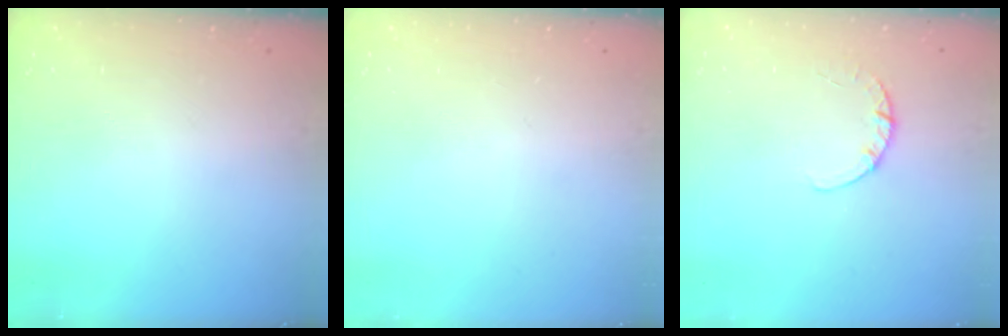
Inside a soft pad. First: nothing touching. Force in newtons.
{"total": 0.0}
{"total": 2.7, "press": 2.7, "slide": 0.4}